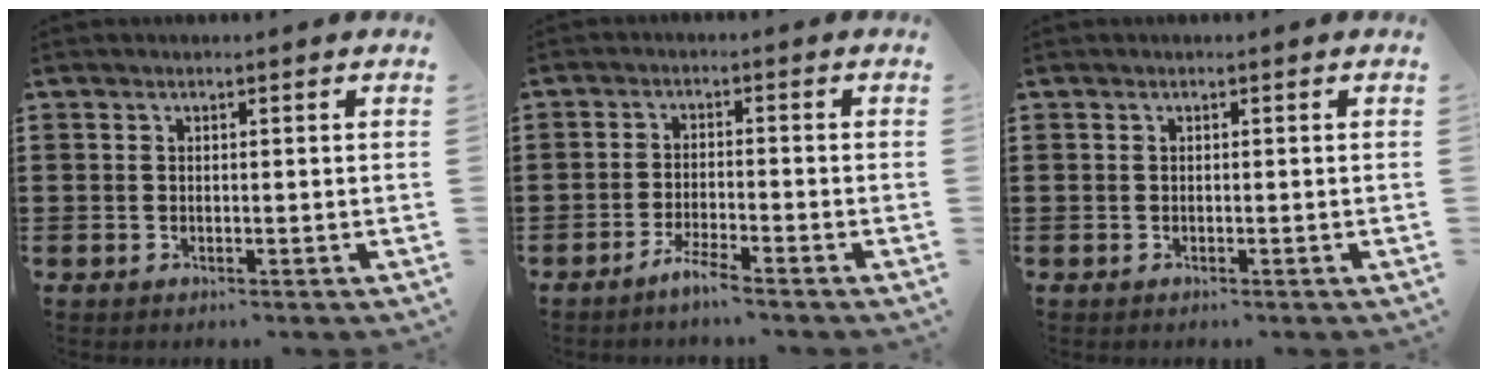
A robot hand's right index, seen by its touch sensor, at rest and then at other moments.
{"total": 2.9, "force": [-2.5, -0.2, 1.5], "torque": [-0.032, 0.001, -0.049]}
{"total": 0.0}